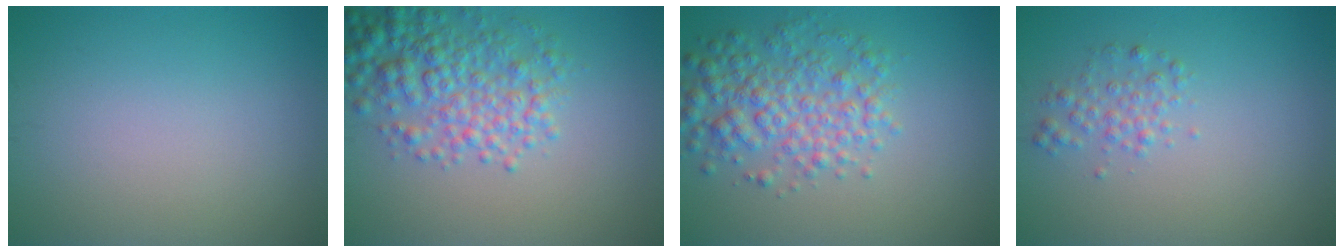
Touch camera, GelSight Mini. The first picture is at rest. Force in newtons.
{"total": 5.3, "press": 5.3, "slide": 0.1}
{"total": 5.0, "press": 5.0, "slide": 0.0}
{"total": 1.7, "press": 1.7, "slide": 0.0}